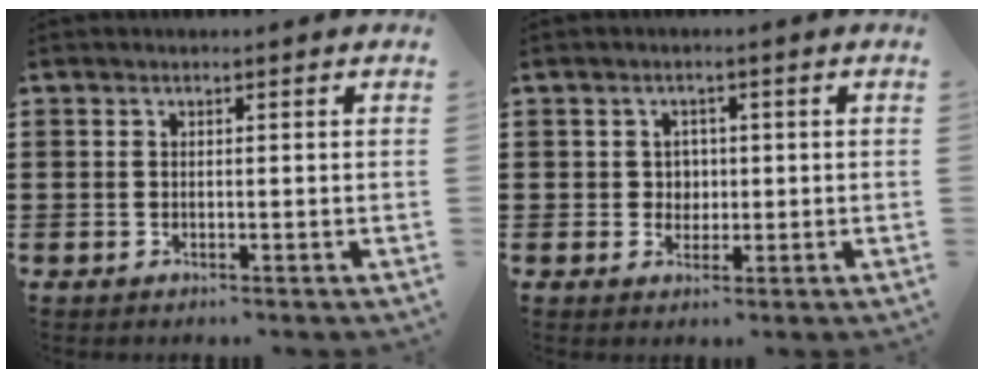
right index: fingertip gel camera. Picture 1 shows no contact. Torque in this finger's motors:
{"motor_torque": [0.43, 0.51, 0.01, 0.00]}